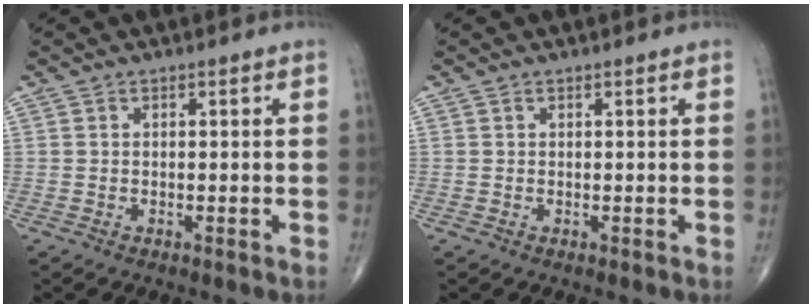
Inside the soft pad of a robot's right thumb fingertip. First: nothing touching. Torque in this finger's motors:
{"motor_torque": [-0.13, -0.19, 0.11, 0.13, -0.01]}